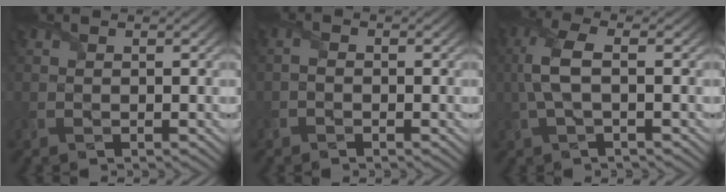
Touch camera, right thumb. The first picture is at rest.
{"total": 0.9, "force": [-0.6, 0.4, 0.5], "torque": [-0.013, 0.000, -0.015]}
{"total": 4.9, "force": [0.0, 1.7, 4.6], "torque": [-0.118, 0.008, -0.007]}